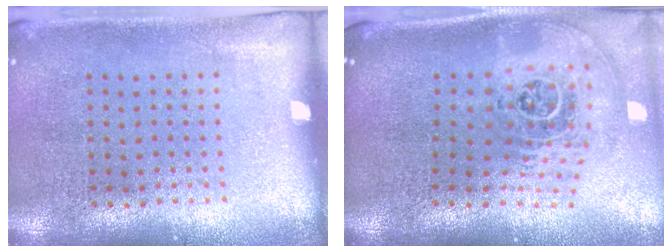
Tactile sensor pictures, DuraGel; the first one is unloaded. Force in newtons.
{"total": 2.8, "press": 1.8, "slide": 2.1}